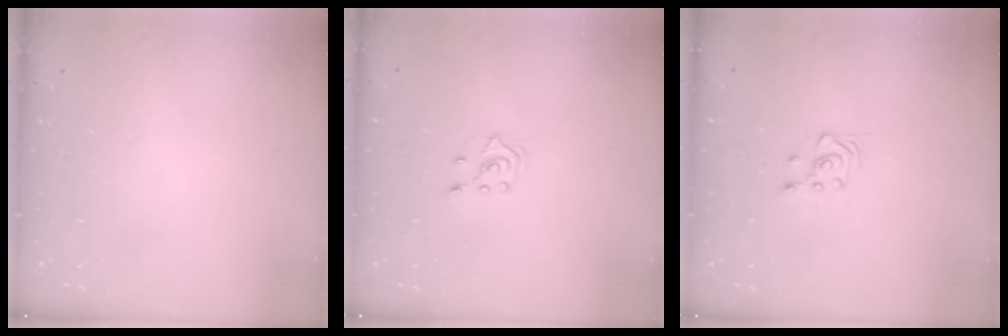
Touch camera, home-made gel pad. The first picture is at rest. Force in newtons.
{"total": 3.0, "press": 2.9, "slide": 0.7}
{"total": 3.0, "press": 2.8, "slide": 1.0}